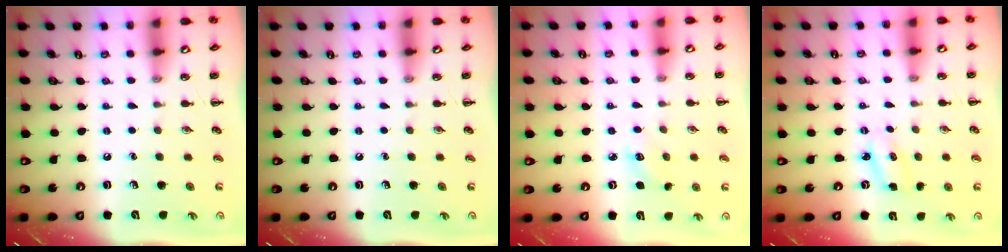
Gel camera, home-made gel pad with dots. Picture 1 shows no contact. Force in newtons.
{"total": 0.0}
{"total": 3.6, "press": 3.4, "slide": 0.9}
{"total": 2.8, "press": 2.8, "slide": 0.6}